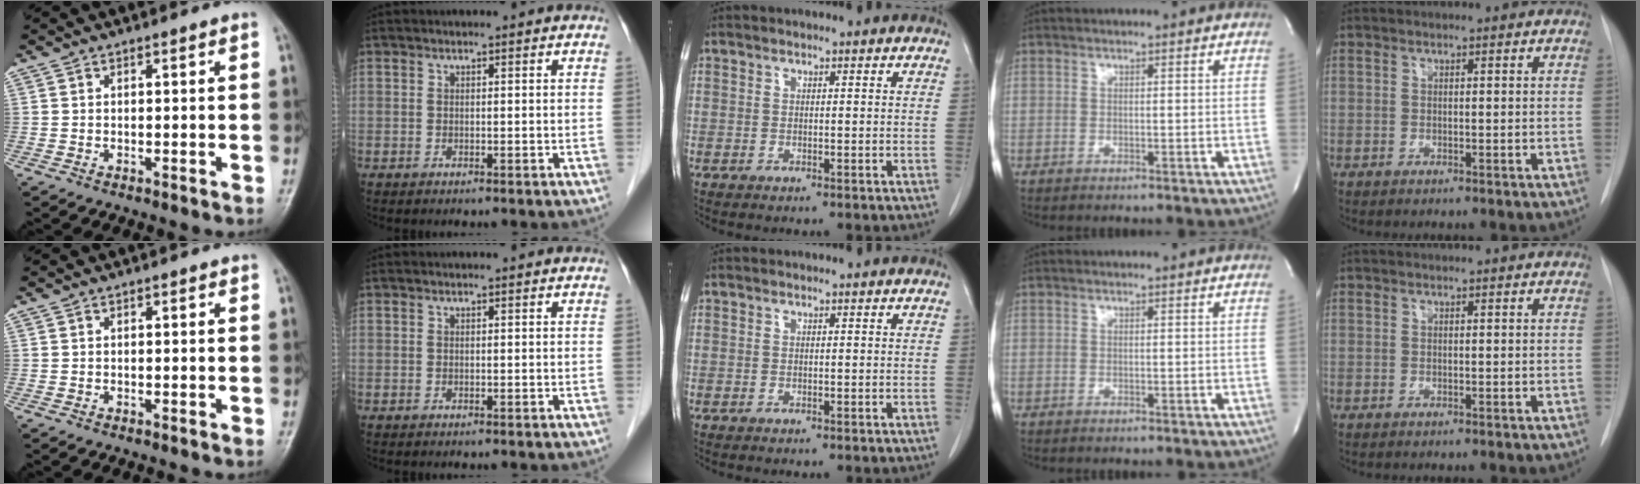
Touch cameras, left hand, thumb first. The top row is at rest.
{}